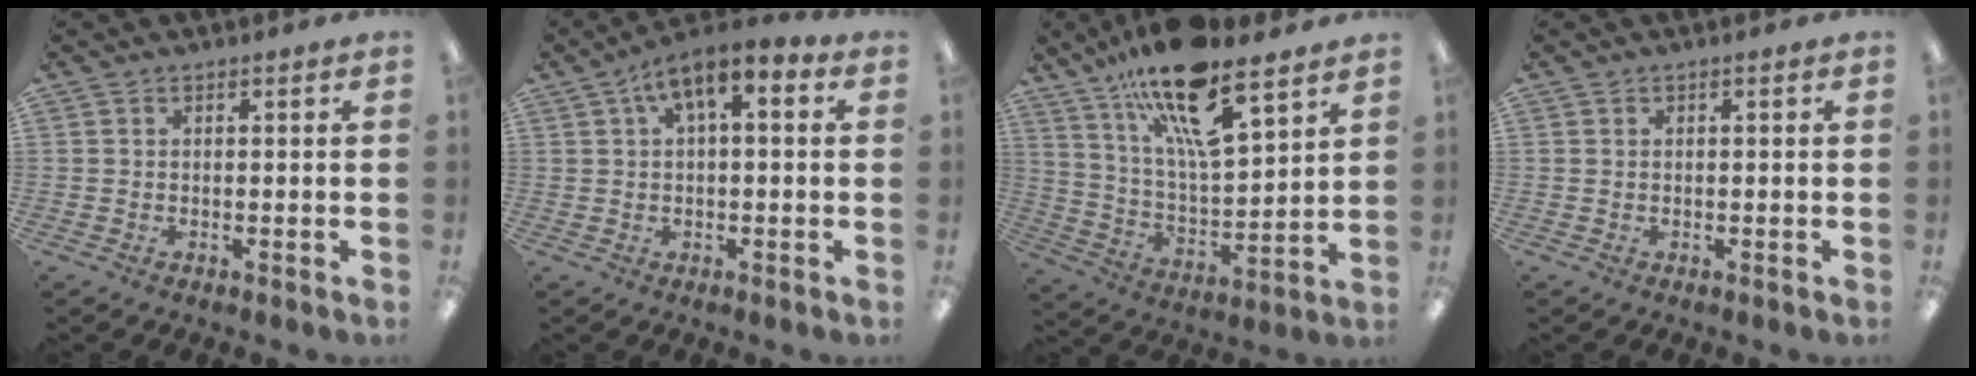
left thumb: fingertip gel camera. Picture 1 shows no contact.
{"total": 7.2, "force": [2.6, 3.0, 6.0], "torque": [-0.107, 0.001, 0.045]}
{"total": 19.3, "force": [14.1, 5.4, 12.0], "torque": [-0.214, -0.083, 0.238]}
{"total": 0.0}